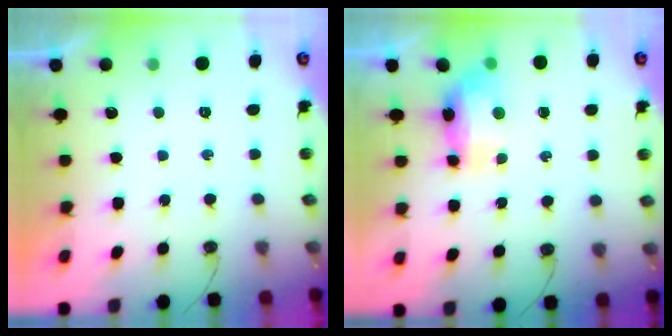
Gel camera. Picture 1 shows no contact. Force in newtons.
{"total": 10.4, "press": 8.7, "slide": 5.7}